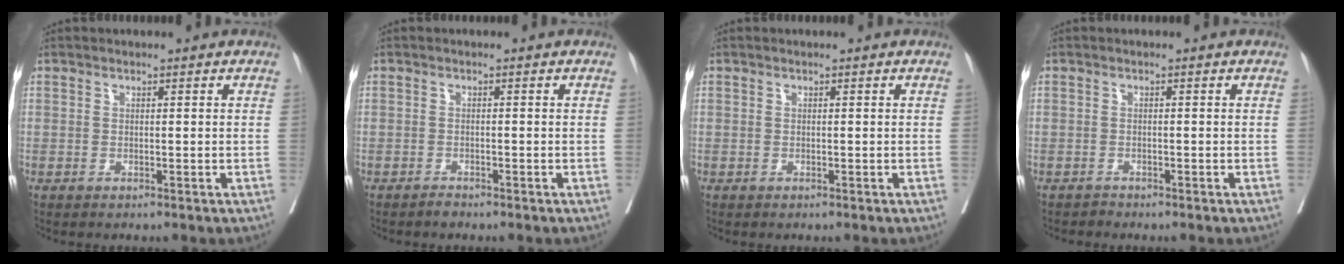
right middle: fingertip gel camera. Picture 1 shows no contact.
{"total": 0.8, "force": [-0.8, 0.1, 0.1], "torque": [-0.006, -0.002, -0.014]}
{"total": 0.0}
{"total": 0.7, "force": [-0.6, 0.1, -0.3], "torque": [-0.002, -0.004, -0.013]}